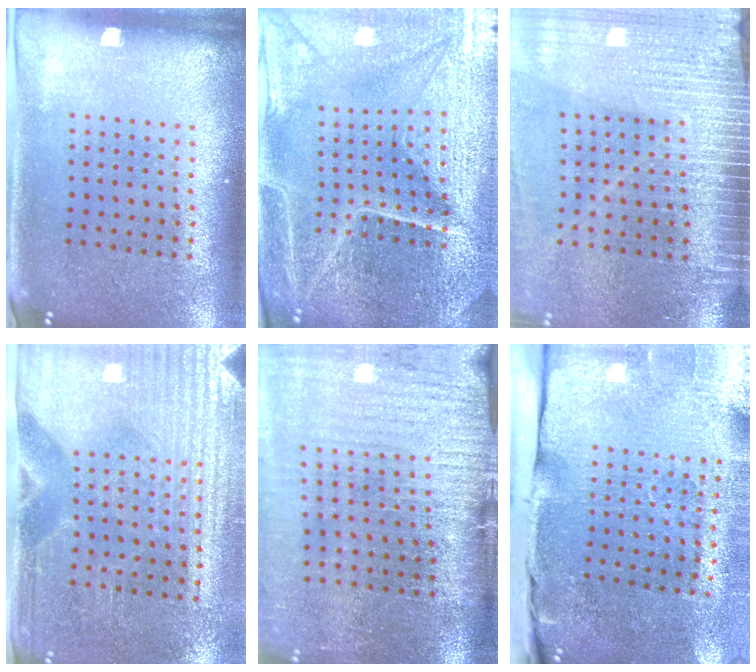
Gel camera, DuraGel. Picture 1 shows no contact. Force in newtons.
{"total": 5.6, "press": 5.1, "slide": 2.2}
{"total": 4.0, "press": 3.4, "slide": 2.1}
{"total": 3.4, "press": 3.1, "slide": 1.4}
{"total": 3.7, "press": 3.2, "slide": 1.9}
{"total": 4.8, "press": 3.9, "slide": 2.8}